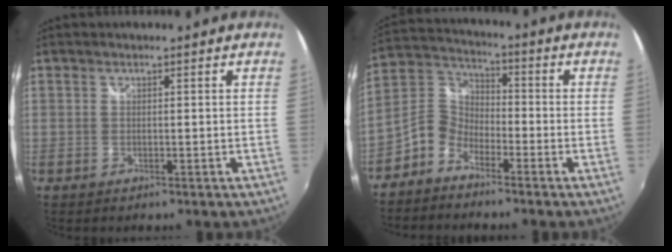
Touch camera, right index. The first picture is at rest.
{"total": 6.6, "force": [-4.4, 4.3, 2.6], "torque": [-0.060, 0.025, -0.102]}